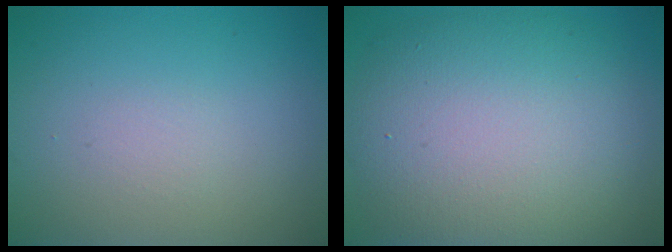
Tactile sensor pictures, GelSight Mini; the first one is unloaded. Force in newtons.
{"total": 11.3, "press": 11.3, "slide": 0.7}